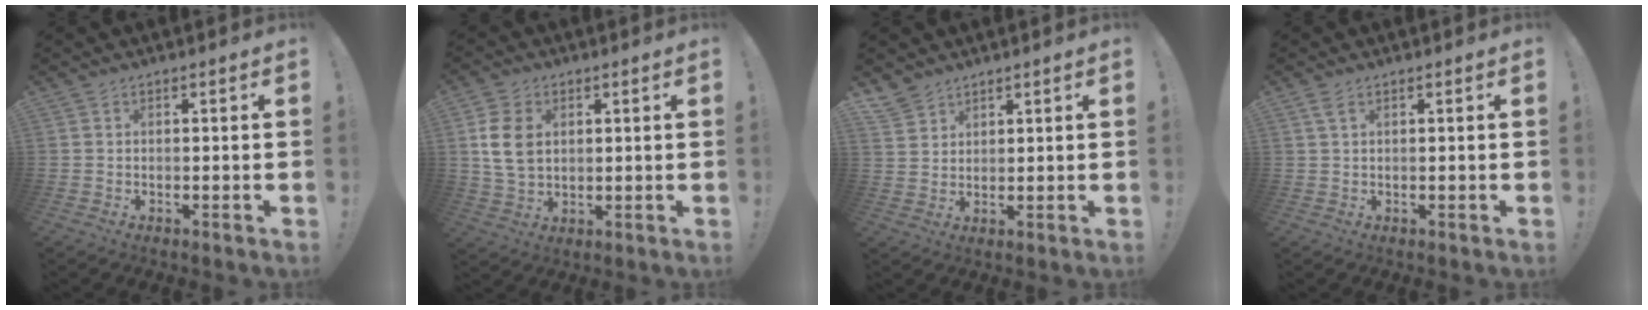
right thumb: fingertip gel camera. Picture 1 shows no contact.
{"total": 9.6, "force": [2.1, 6.9, 6.3], "torque": [-0.126, 0.002, 0.040]}
{"total": 5.0, "force": [4.3, 2.5, 0.9], "torque": [-0.020, -0.026, 0.083]}
{"total": 2.0, "force": [1.0, 0.6, 1.6], "torque": [-0.031, 0.001, 0.018]}